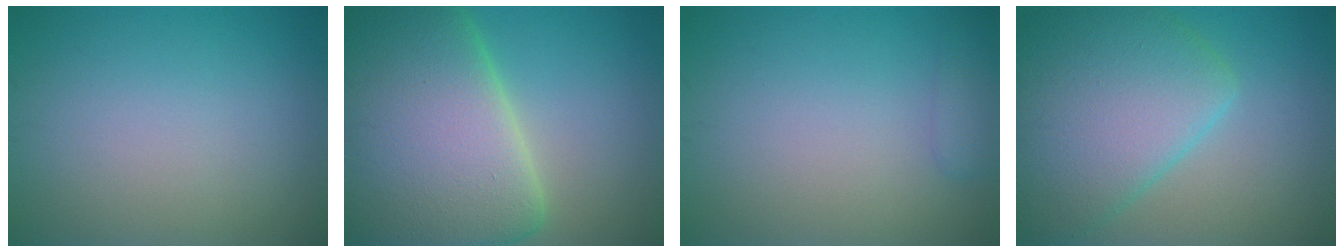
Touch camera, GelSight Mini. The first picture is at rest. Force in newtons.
{"total": 18.5, "press": 18.5, "slide": 1.0}
{"total": 1.5, "press": 1.5, "slide": 0.1}
{"total": 8.9, "press": 8.9, "slide": 0.4}